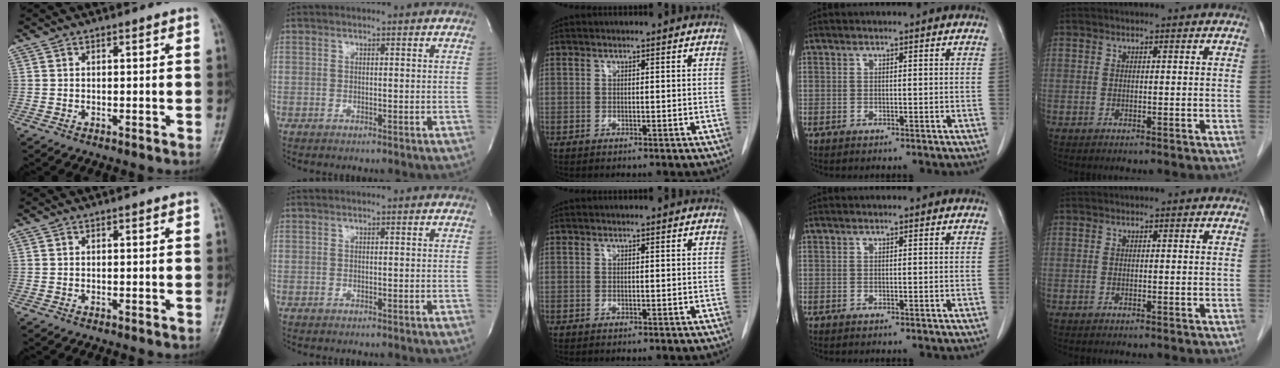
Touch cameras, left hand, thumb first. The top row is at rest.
{}